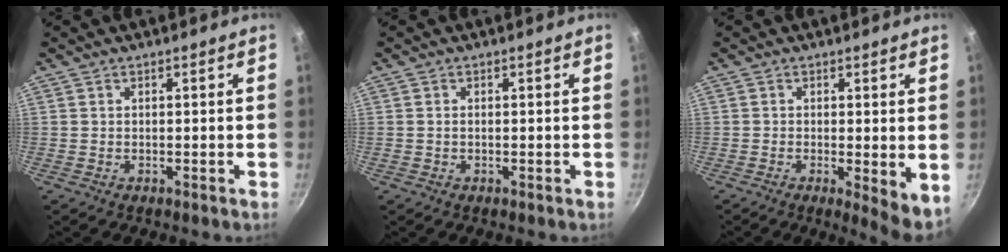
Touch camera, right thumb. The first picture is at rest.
{"total": 0.8, "force": [-0.1, 0.6, 0.6], "torque": [-0.014, 0.003, 0.001]}
{"total": 5.2, "force": [-0.9, 1.1, 5.0], "torque": [-0.079, -0.016, -0.016]}